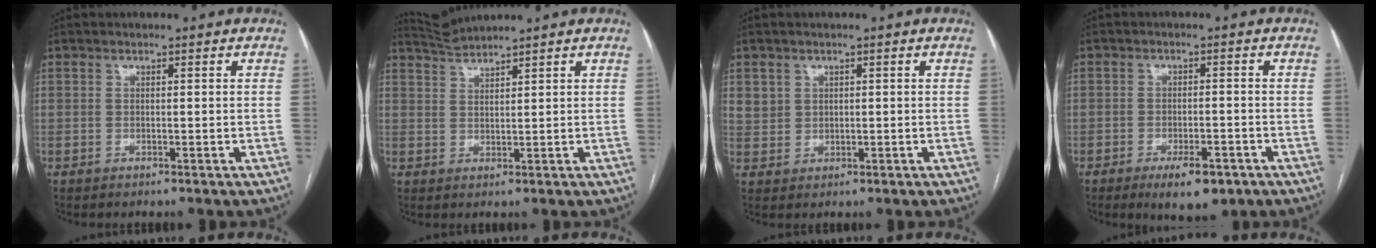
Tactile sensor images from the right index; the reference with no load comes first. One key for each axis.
{"total": 3.3, "fx": 3.1, "fy": -1.1, "fz": -0.4, "tx": 0.003, "ty": 0.002, "tz": 0.068}
{"total": 3.0, "fx": 1.3, "fy": 2.7, "fz": 0.4, "tx": -0.003, "ty": 0.006, "tz": 0.027}
{"total": 6.4, "fx": -3.9, "fy": 2.3, "fz": 4.6, "tx": -0.068, "ty": -0.005, "tz": -0.051}